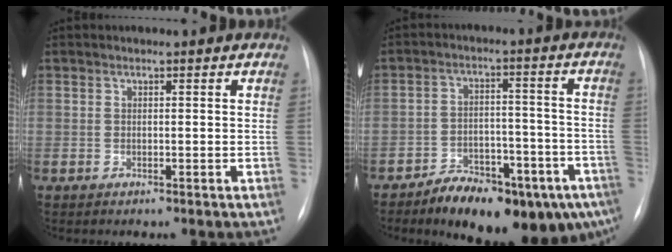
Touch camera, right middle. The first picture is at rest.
{"total": 17.1, "force": [-11.6, 6.5, 10.7], "torque": [-0.101, 0.039, -0.164]}